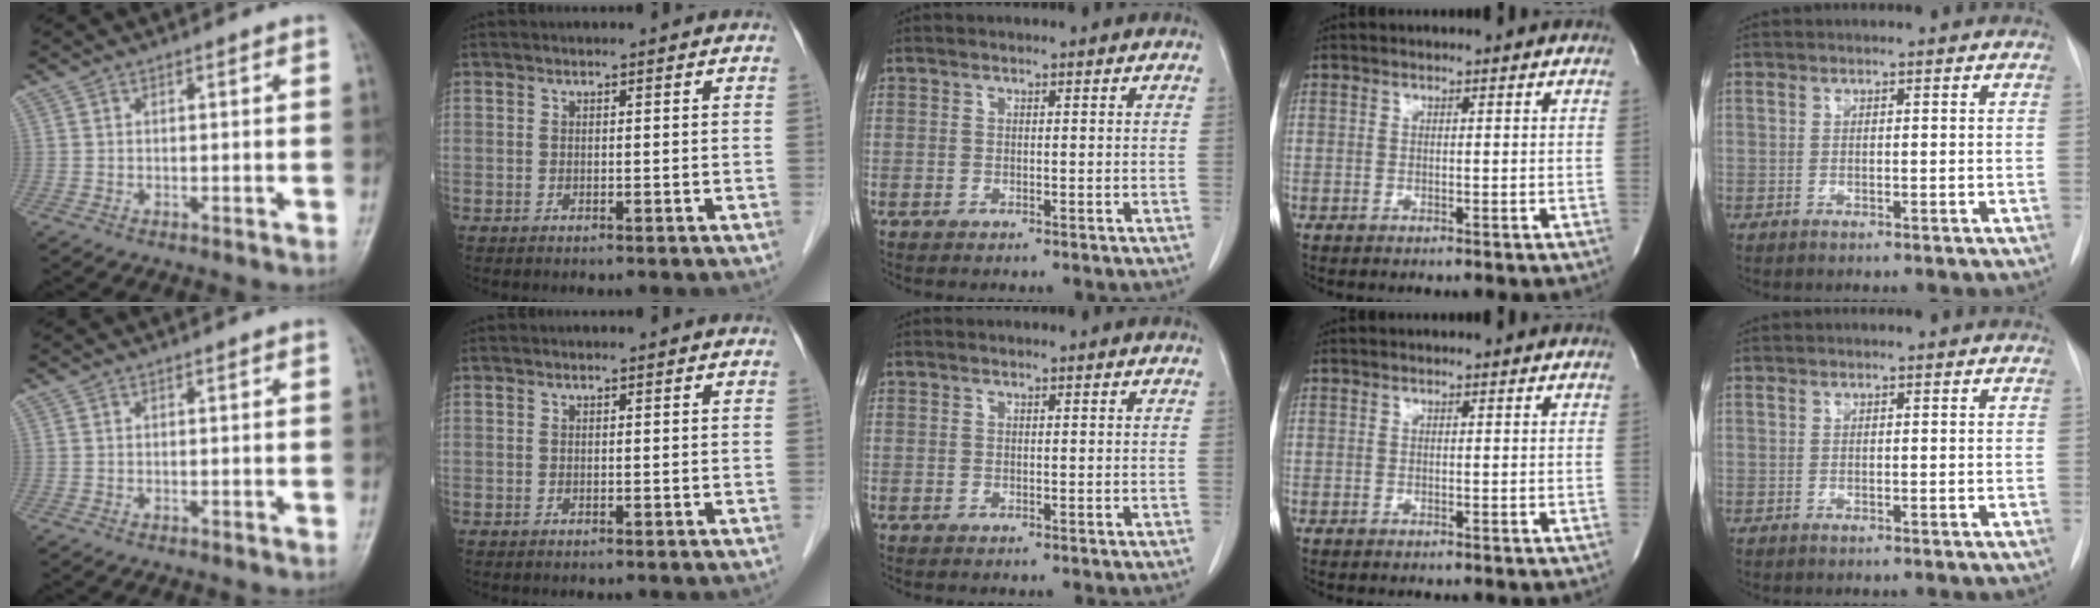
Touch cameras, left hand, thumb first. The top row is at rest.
{}